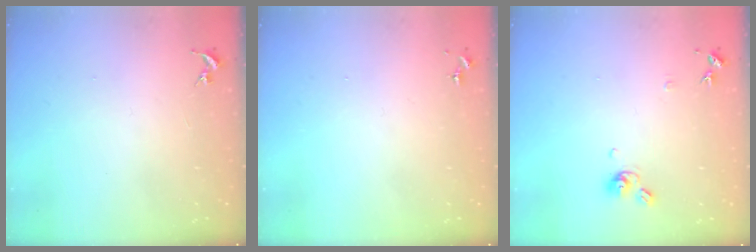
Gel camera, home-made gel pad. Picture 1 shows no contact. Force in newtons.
{"total": 0.0}
{"total": 7.9, "press": 7.9, "slide": 0.8}